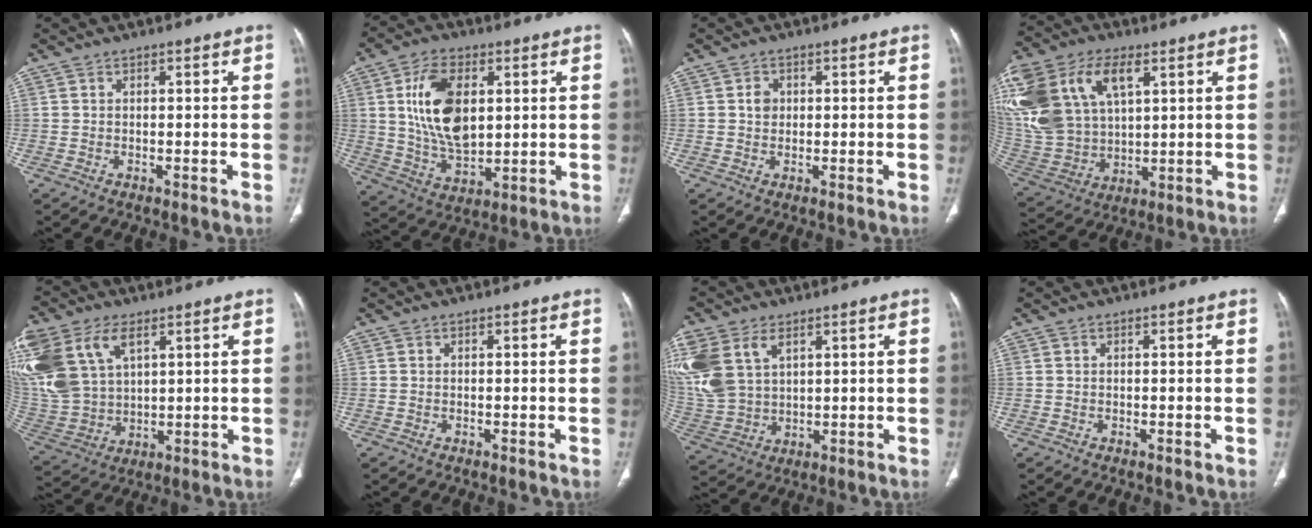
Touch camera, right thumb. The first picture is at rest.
{"total": 14.9, "force": [3.2, 8.6, 11.7], "torque": [-0.199, -0.014, 0.067]}
{"total": 2.2, "force": [0.4, 1.9, 1.1], "torque": [-0.008, 0.003, 0.006]}
{"total": 26.7, "force": [10.1, 16.7, 18.3], "torque": [-0.430, 0.020, 0.205]}
{"total": 22.1, "force": [9.5, 13.9, 14.3], "torque": [-0.351, 0.008, 0.198]}
{"total": 0.0}
{"total": 16.6, "force": [6.8, 11.1, 10.2], "torque": [-0.255, -0.004, 0.146]}
{"total": 0.0}